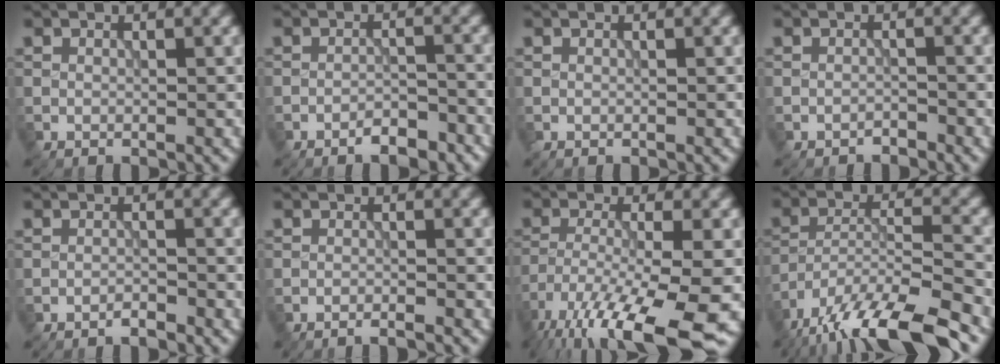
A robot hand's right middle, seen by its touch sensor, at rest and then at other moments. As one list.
[{"total": 2.9, "force": [-2.3, 0.8, 1.7], "torque": [-0.021, 0.007, -0.037]}, {"total": 0.0}, {"total": 0.9, "force": [-0.9, 0.1, 0.2], "torque": [0.000, 0.002, -0.017]}, {"total": 1.0, "force": [-0.9, 0.1, 0.4], "torque": [-0.005, 0.002, -0.019]}, {"total": 1.5, "force": [-1.3, 0.1, 0.7], "torque": [-0.002, -0.002, -0.029]}, {"total": 13.0, "force": [-8.4, 3.0, 9.4], "torque": [-0.182, -0.021, -0.135]}, {"total": 13.5, "force": [-10.9, 3.0, 7.4], "torque": [-0.129, -0.023, -0.177]}]